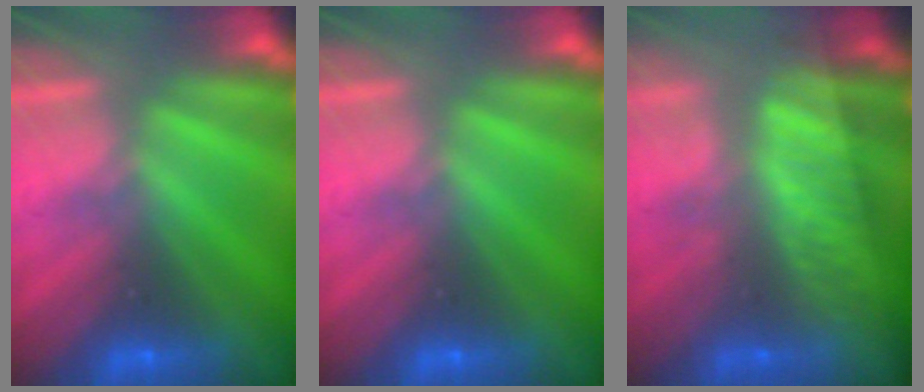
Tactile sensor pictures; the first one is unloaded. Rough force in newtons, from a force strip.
{"total": 0.0}
{"total": 8.8}